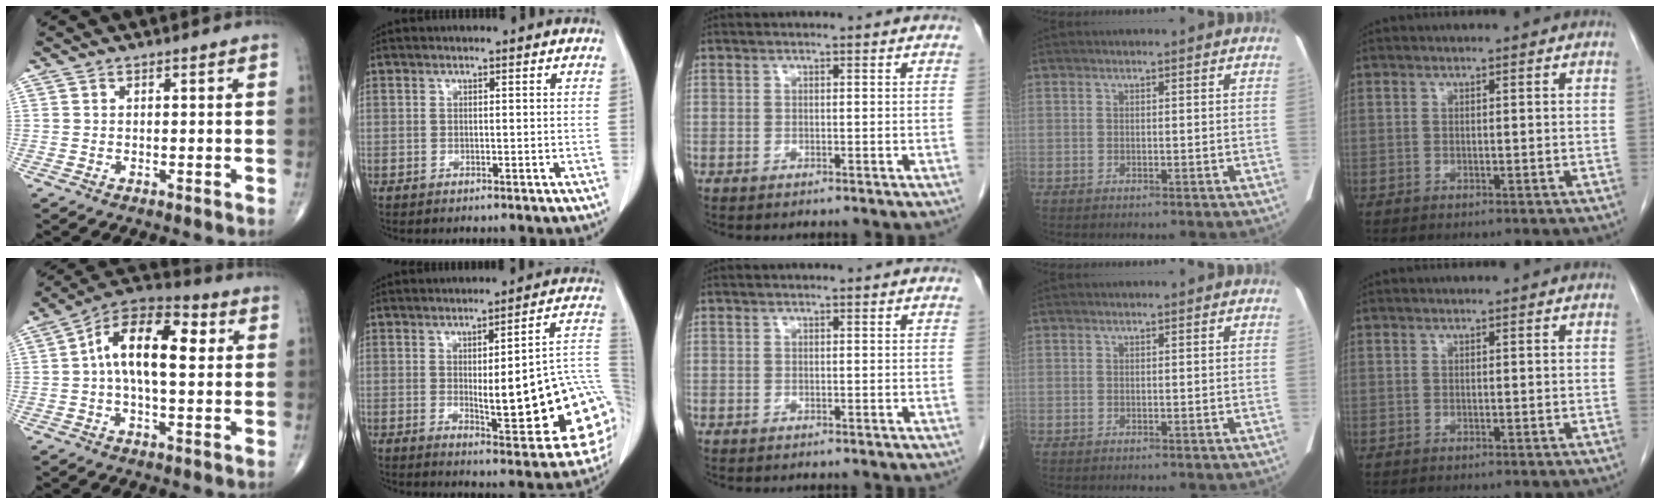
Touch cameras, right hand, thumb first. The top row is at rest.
{"thumb": {"total": 15.2, "force": [2.4, 7.3, 13.1], "torque": [-0.211, 0.031, 0.029]}, "index": {"total": 19.2, "force": [-1.9, 3.3, 18.9], "torque": [-0.169, 0.018, -0.009]}}